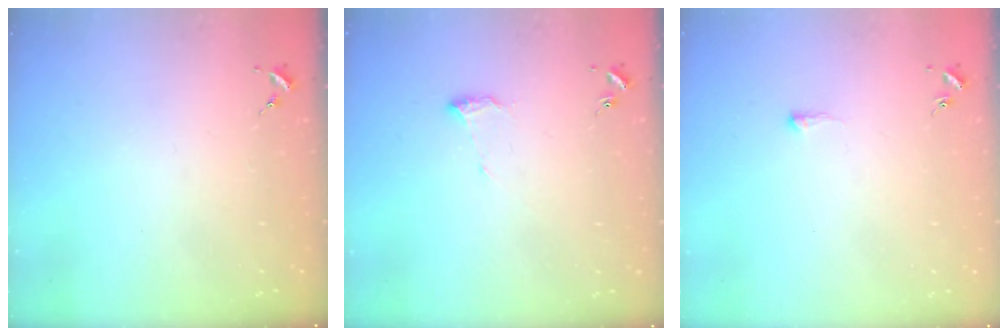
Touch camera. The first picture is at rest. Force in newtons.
{"total": 7.0, "press": 7.0, "slide": 0.8}
{"total": 3.3, "press": 3.2, "slide": 0.5}